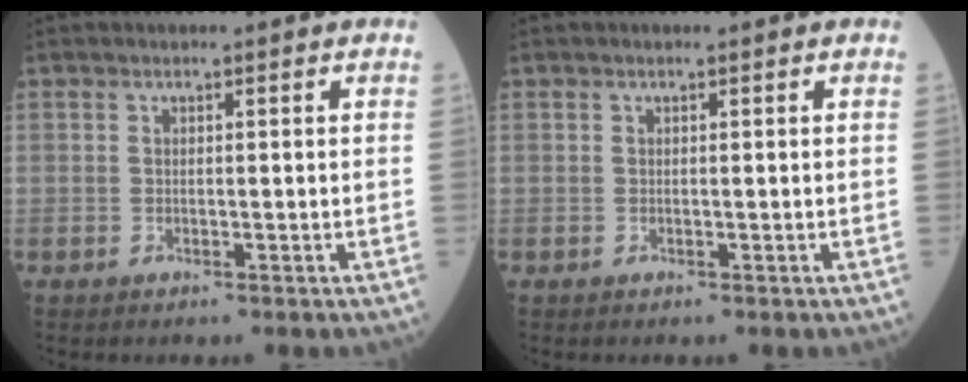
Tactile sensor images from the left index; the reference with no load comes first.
{"total": 0.0}